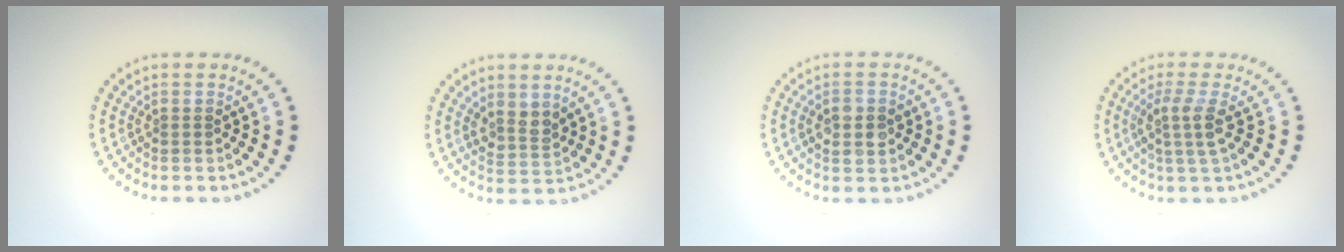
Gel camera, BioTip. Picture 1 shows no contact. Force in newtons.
{"total": 2.1, "press": 1.8, "slide": 1.1}
{"total": 2.9, "press": 2.9, "slide": 0.2}
{"total": 2.5, "press": 2.0, "slide": 1.5}